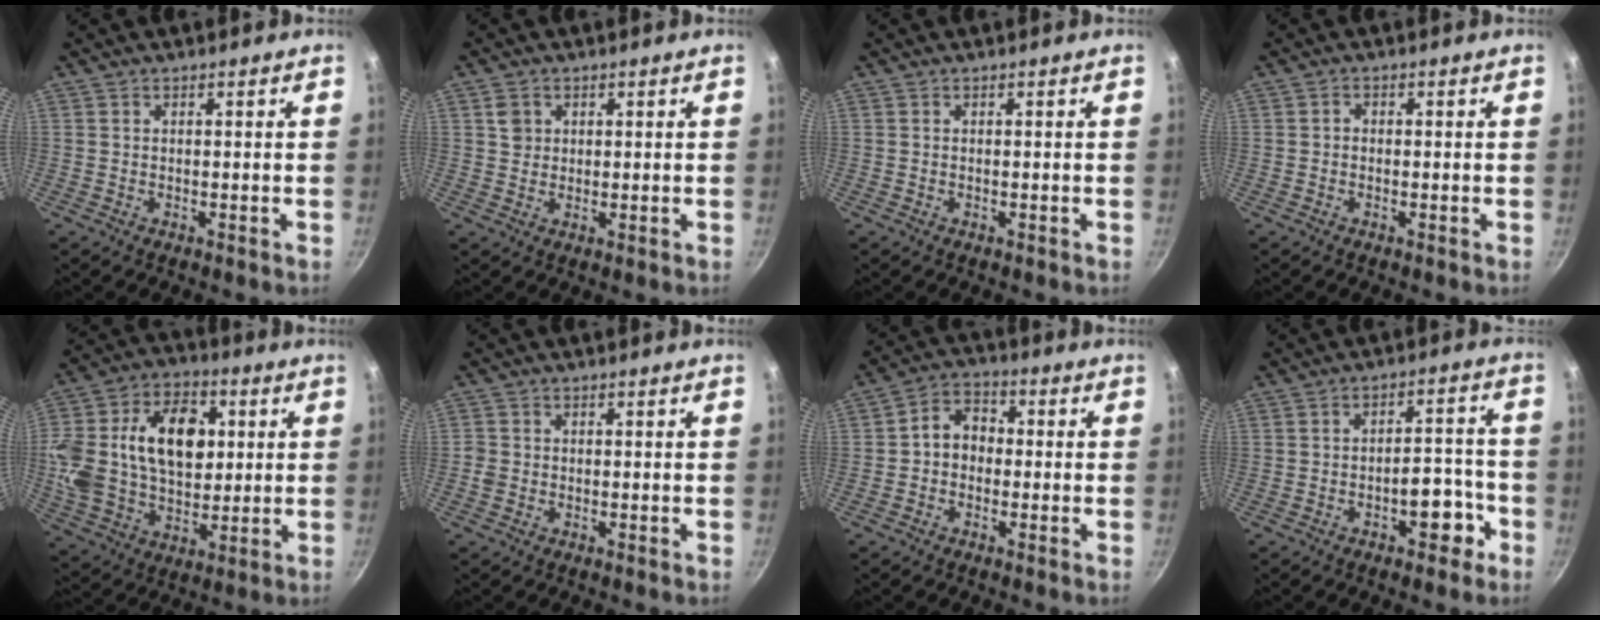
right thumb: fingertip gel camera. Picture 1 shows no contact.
{"total": 3.0, "force": [1.0, 2.6, 1.1], "torque": [-0.006, 0.000, 0.016]}
{"total": 0.0}
{"total": 1.1, "force": [-0.2, 0.9, 0.6], "torque": [-0.009, 0.006, -0.006]}
{"total": 24.1, "force": [3.8, 16.3, 17.3], "torque": [-0.317, 0.021, 0.063]}
{"total": 1.9, "force": [-0.6, 1.7, 0.7], "torque": [-0.009, 0.007, -0.012]}
{"total": 6.2, "force": [-0.5, 5.0, 3.7], "torque": [-0.034, 0.023, -0.026]}
{"total": 7.5, "force": [-3.6, 3.9, 5.3], "torque": [-0.039, 0.043, -0.041]}